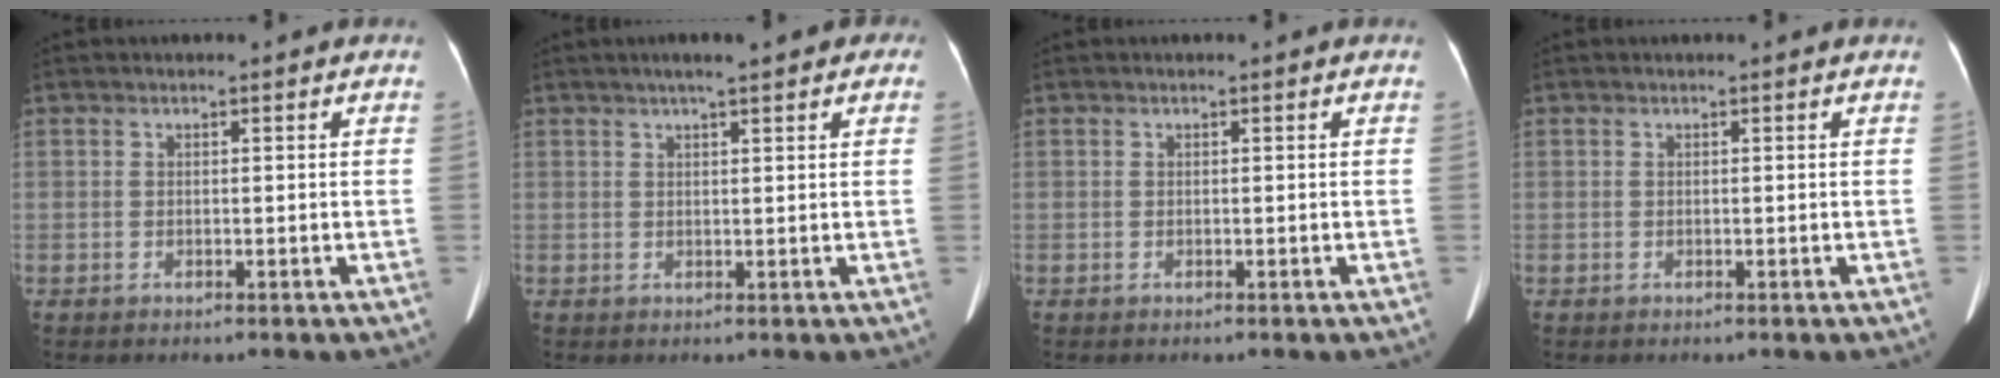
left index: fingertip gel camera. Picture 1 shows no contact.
{"total": 5.1, "force": [3.3, 1.0, 3.8], "torque": [-0.046, 0.024, 0.043]}
{"total": 0.0}
{"total": 0.8, "force": [0.8, -0.1, 0.2], "torque": [-0.002, 0.001, 0.009]}